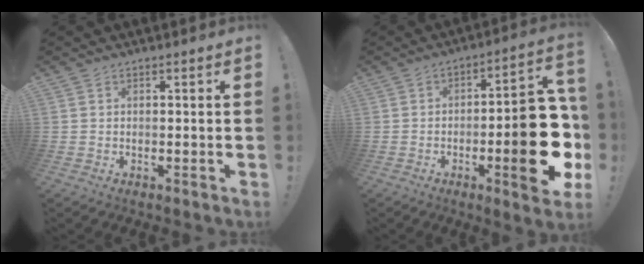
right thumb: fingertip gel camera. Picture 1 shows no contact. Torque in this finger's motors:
{"motor_torque": [0.66, 1.45, 1.96, -0.81, 0.15]}